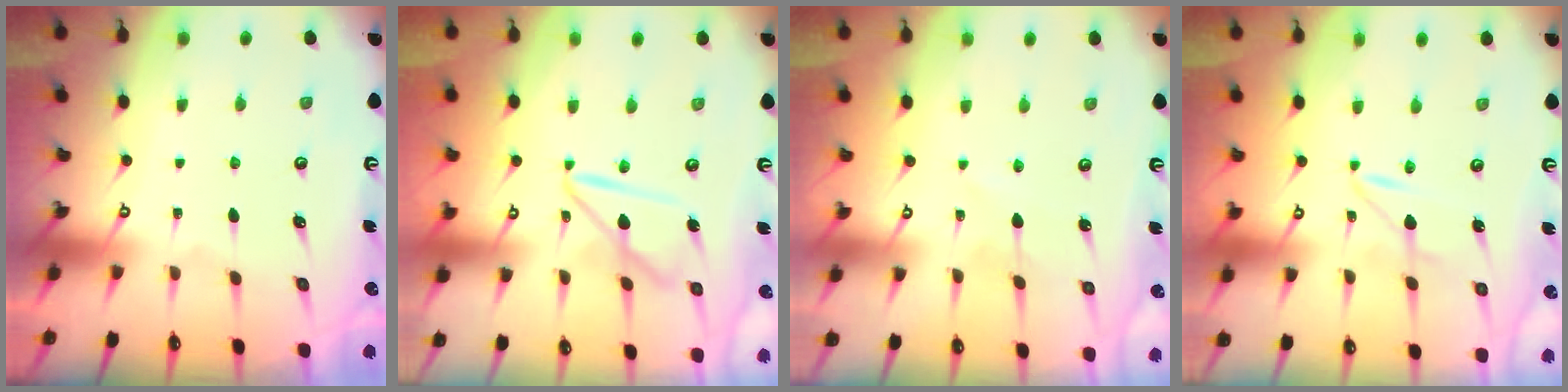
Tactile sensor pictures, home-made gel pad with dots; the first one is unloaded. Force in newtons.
{"total": 11.7, "press": 11.7, "slide": 1.0}
{"total": 1.6, "press": 1.6, "slide": 0.1}
{"total": 1.9, "press": 1.9, "slide": 0.1}